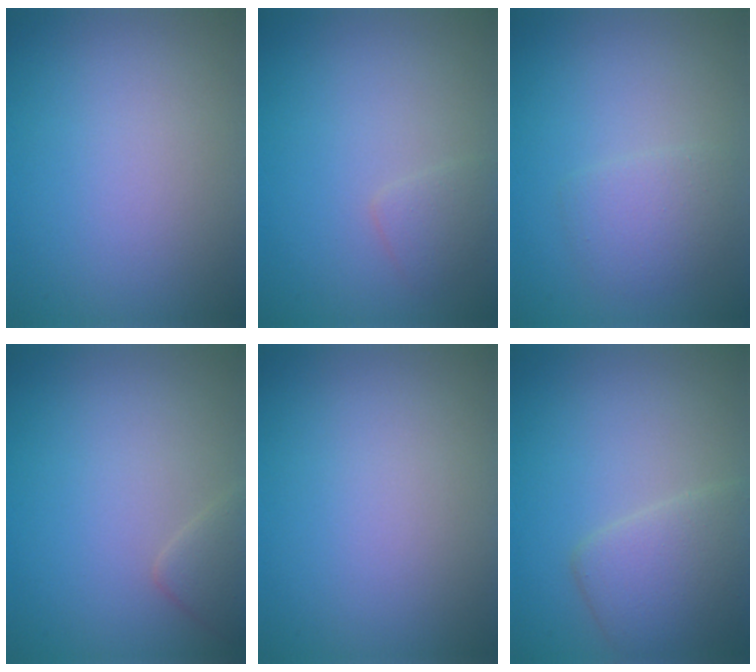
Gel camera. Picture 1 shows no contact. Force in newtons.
{"total": 1.3, "press": 1.3, "slide": 0.1}
{"total": 2.2, "press": 2.2, "slide": 0.1}
{"total": 1.7, "press": 1.7, "slide": 0.1}
{"total": 0.0}
{"total": 3.8, "press": 3.8, "slide": 0.4}